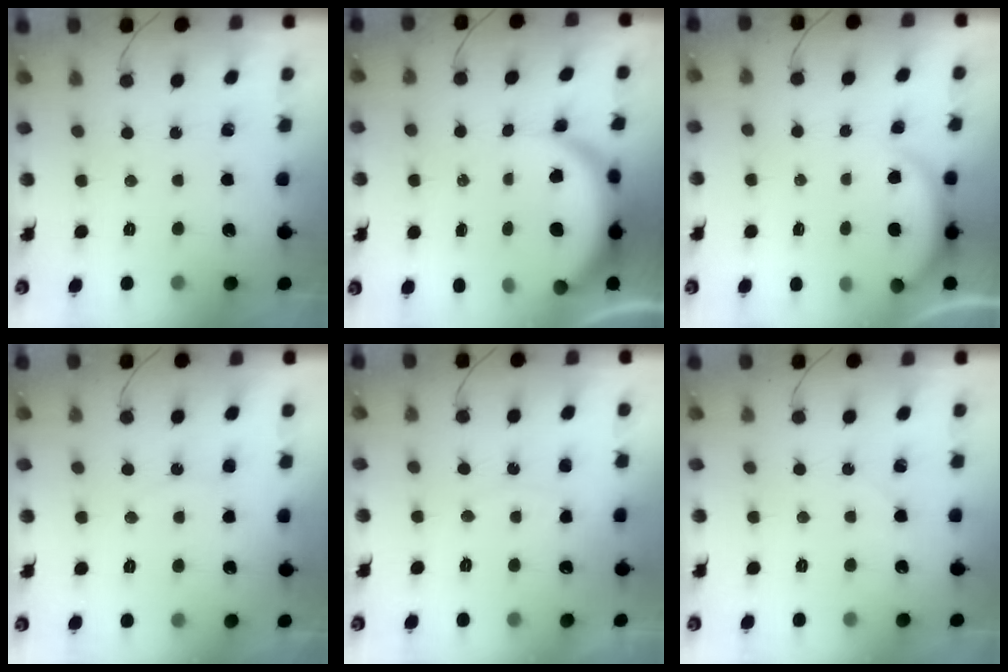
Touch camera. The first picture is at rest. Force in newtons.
{"total": 6.4, "press": 6.3, "slide": 0.5}
{"total": 2.2, "press": 2.2, "slide": 0.6}
{"total": 5.0, "press": 5.0, "slide": 0.6}
{"total": 5.6, "press": 5.6, "slide": 0.6}
{"total": 3.0, "press": 2.6, "slide": 1.5}